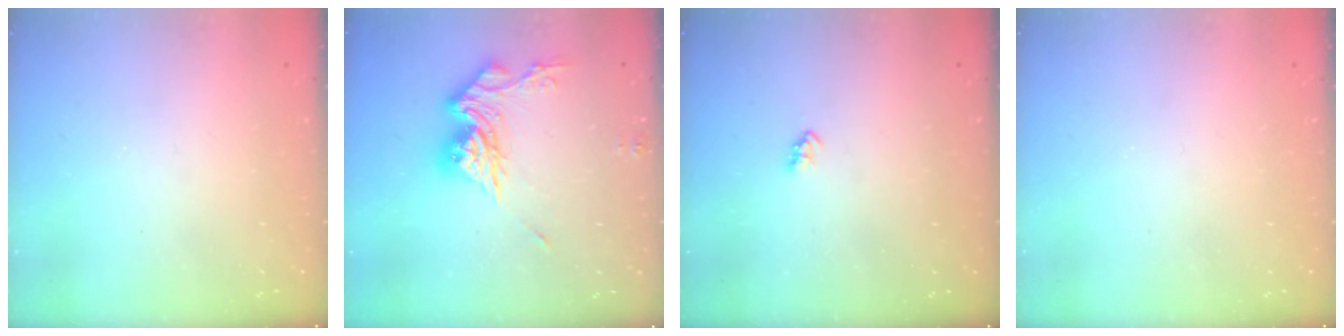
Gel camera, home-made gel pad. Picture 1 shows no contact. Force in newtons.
{"total": 14.3, "press": 14.3, "slide": 1.1}
{"total": 2.4, "press": 2.4, "slide": 0.4}
{"total": 0.0}